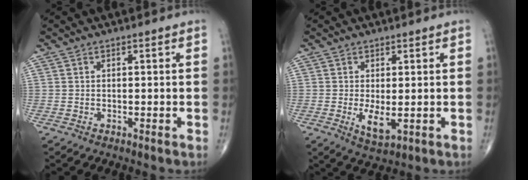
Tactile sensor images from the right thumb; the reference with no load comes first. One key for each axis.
{"total": 4.2, "fx": -0.5, "fy": 1.7, "fz": 3.8, "tx": -0.067, "ty": -0.014, "tz": -0.002}